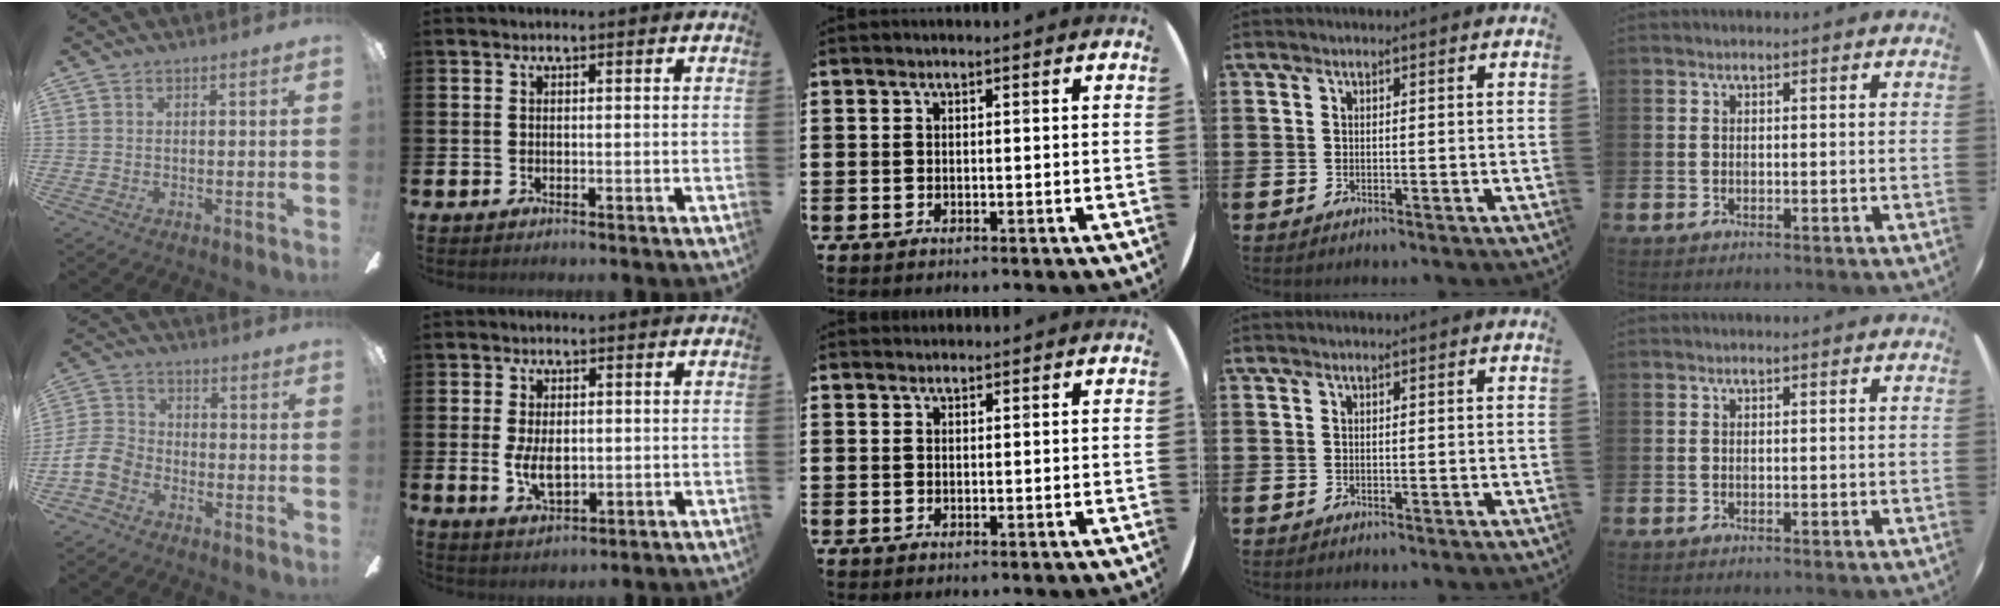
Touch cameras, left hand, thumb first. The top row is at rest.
{"thumb": {"total": 8.2, "force": [-4.4, 5.6, 4.0], "torque": [-0.098, 0.026, -0.086]}, "index": {"total": 4.6, "force": [0.0, 2.5, 3.8], "torque": [-0.061, 0.001, -0.001]}, "middle": {"total": 0.6, "force": [0.5, 0.1, -0.1], "torque": [0.003, 0.004, 0.010]}}